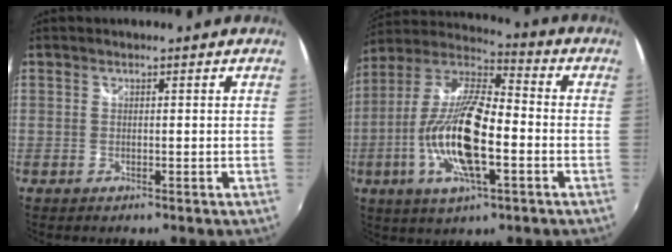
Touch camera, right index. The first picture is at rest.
{"total": 18.2, "force": [-4.7, 5.5, 16.7], "torque": [-0.336, -0.006, -0.095]}